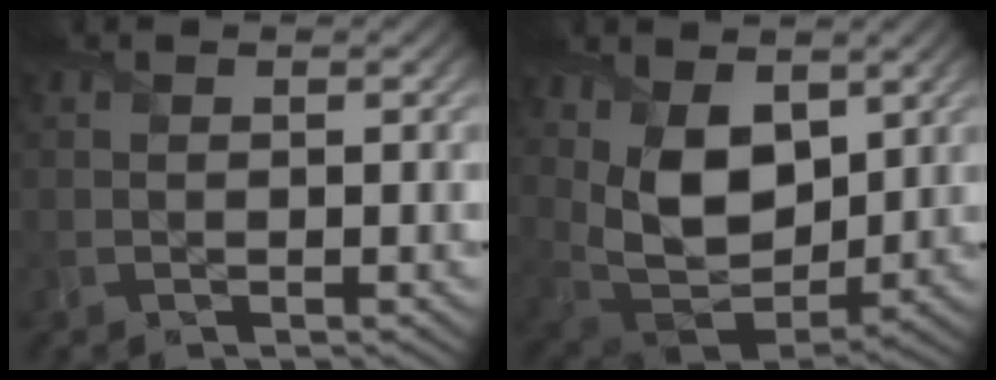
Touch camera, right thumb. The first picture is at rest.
{"total": 10.4, "force": [3.9, 6.3, 7.2], "torque": [-0.175, -0.011, 0.075]}